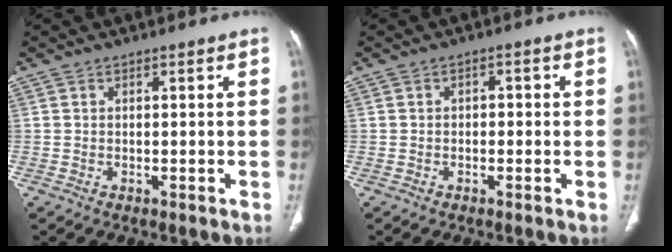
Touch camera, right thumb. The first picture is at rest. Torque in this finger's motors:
{"motor_torque": [-0.75, -0.05, -0.01, 0.16, -0.02]}